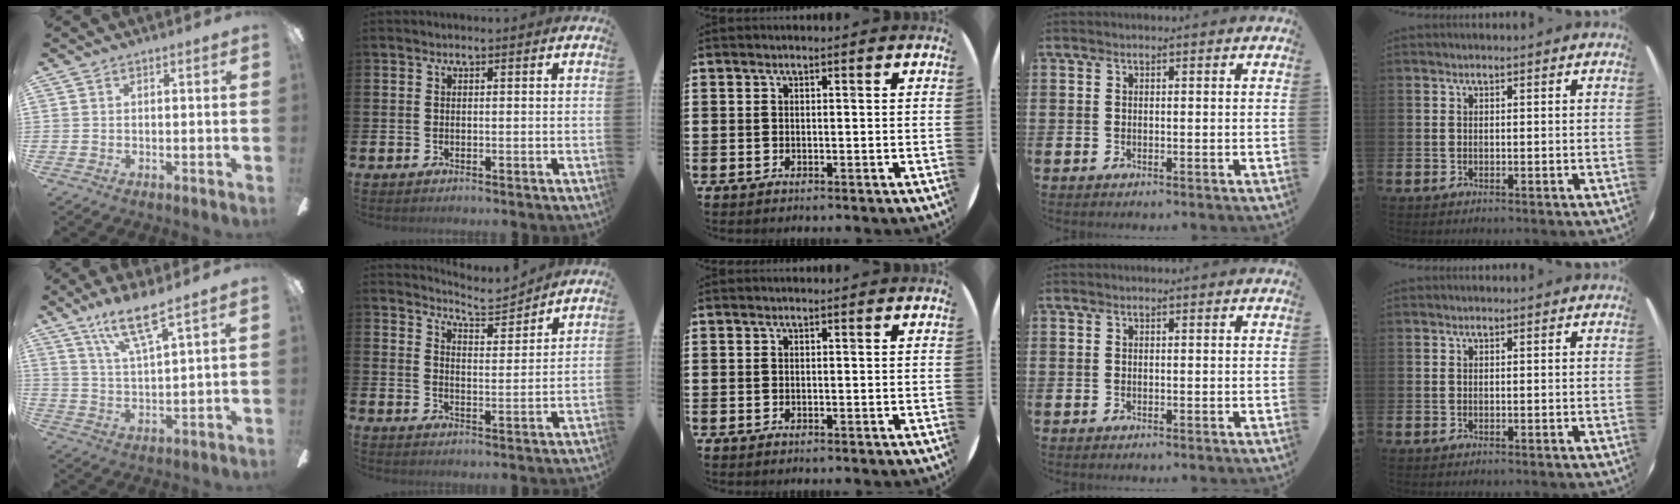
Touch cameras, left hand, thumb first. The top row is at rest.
{"thumb": {"total": 10.1, "force": [7.5, 1.6, 6.5], "torque": [-0.126, -0.033, 0.132]}, "index": {"total": 5.7, "force": [5.7, 0.4, 0.5], "torque": [-0.022, -0.037, 0.101]}}